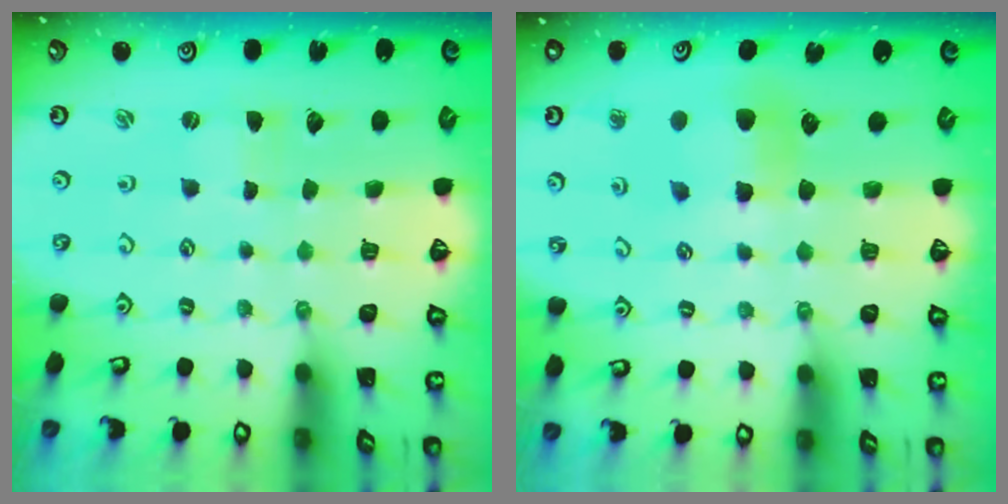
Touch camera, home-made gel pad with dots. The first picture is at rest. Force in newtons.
{"total": 6.8, "press": 6.8, "slide": 0.6}